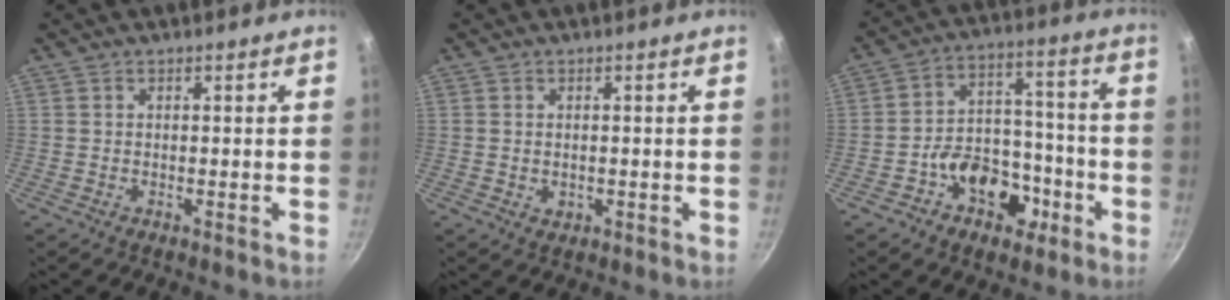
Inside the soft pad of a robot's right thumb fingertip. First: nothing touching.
{"total": 1.5, "force": [-0.1, 1.2, 0.9], "torque": [-0.011, -0.002, 0.000]}
{"total": 13.0, "force": [-6.0, 9.2, 7.1], "torque": [-0.069, 0.059, -0.091]}